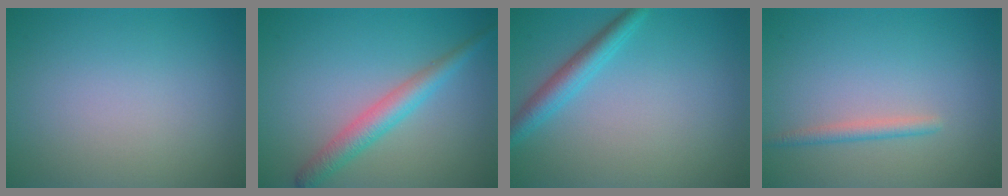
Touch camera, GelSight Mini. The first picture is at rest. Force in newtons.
{"total": 3.2, "press": 3.2, "slide": 0.0}
{"total": 2.7, "press": 2.7, "slide": 0.0}
{"total": 1.4, "press": 1.4, "slide": 0.2}